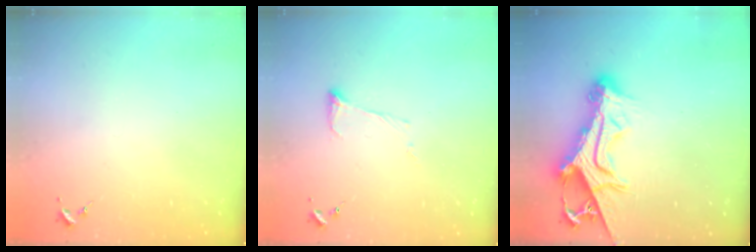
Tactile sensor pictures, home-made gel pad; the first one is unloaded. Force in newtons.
{"total": 6.0, "press": 6.0, "slide": 0.3}
{"total": 15.5, "press": 15.4, "slide": 1.6}